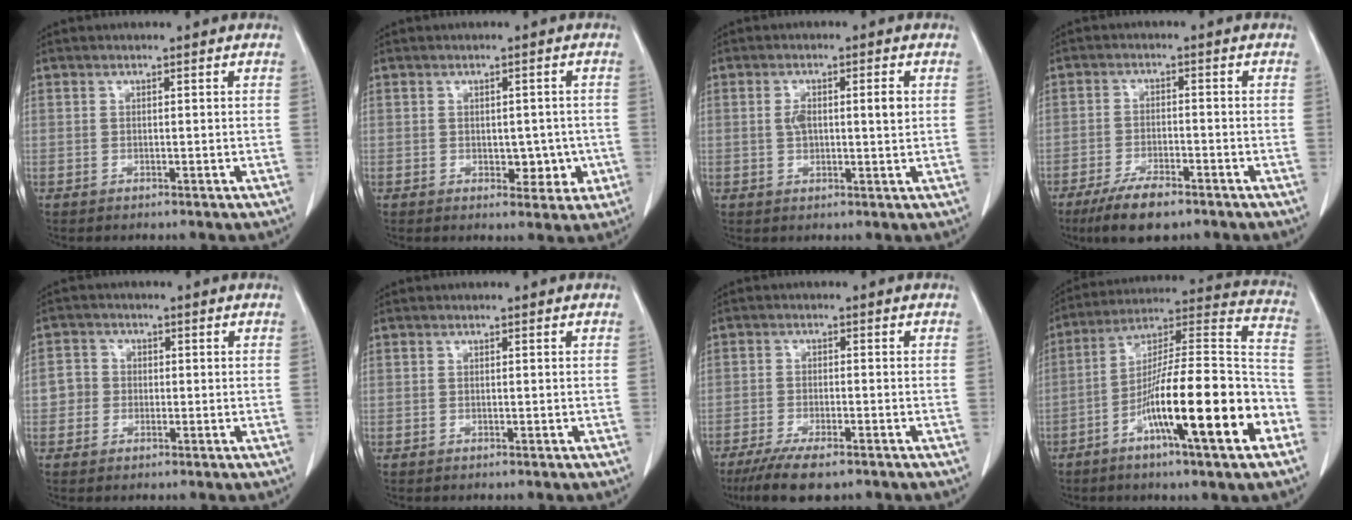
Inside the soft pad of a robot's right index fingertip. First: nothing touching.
{"total": 4.3, "force": [-0.7, 2.8, 3.2], "torque": [-0.028, 0.008, -0.001]}
{"total": 3.9, "force": [1.0, 1.4, 3.5], "torque": [-0.061, 0.002, 0.014]}
{"total": 7.3, "force": [-5.2, 1.9, 4.7], "torque": [-0.087, -0.011, -0.089]}
{"total": 3.1, "force": [-0.4, 3.0, 0.7], "torque": [-0.006, 0.013, -0.012]}
{"total": 0.0}
{"total": 8.4, "force": [-6.2, 1.9, 5.3], "torque": [-0.086, -0.018, -0.098]}
{"total": 21.5, "force": [-8.6, 2.1, 19.6], "torque": [-0.290, 0.000, -0.143]}